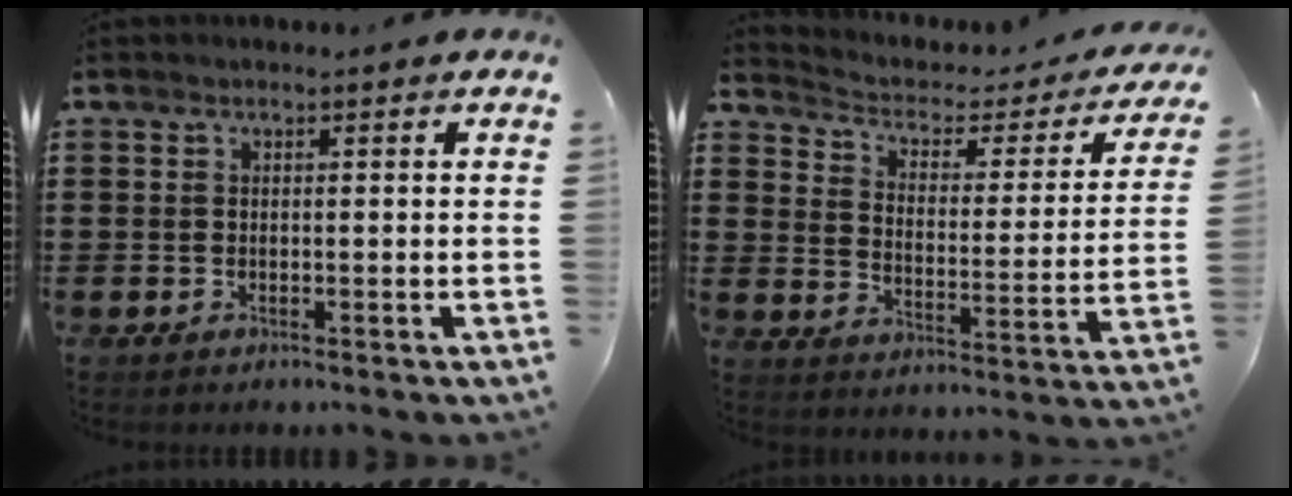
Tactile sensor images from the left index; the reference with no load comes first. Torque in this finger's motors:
{"motor_torque": [1.27, -0.86, 0.06, -0.04]}